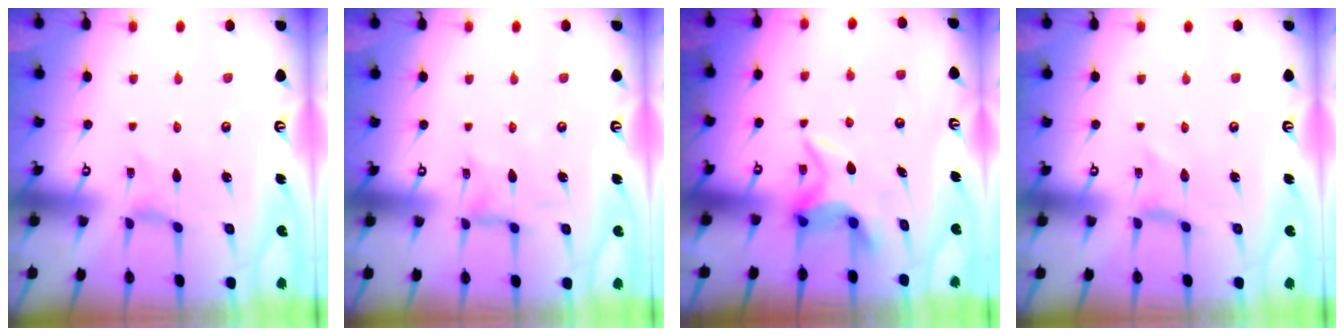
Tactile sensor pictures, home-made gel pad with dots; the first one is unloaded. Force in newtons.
{"total": 1.4, "press": 1.4, "slide": 0.3}
{"total": 5.8, "press": 5.8, "slide": 0.2}
{"total": 0.0}